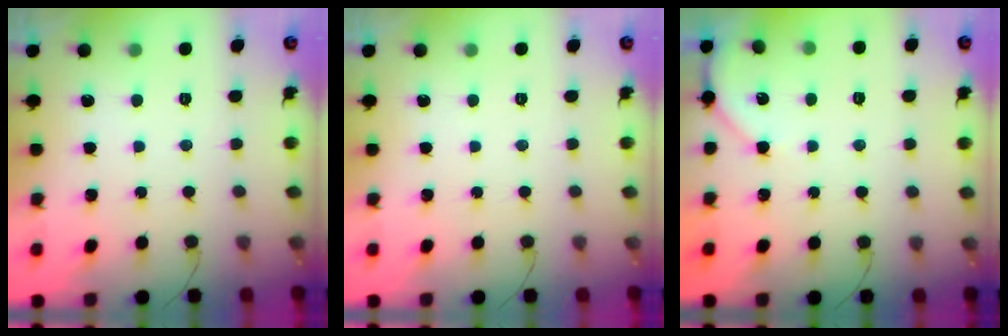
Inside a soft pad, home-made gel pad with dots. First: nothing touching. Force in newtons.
{"total": 0.0}
{"total": 4.0, "press": 3.9, "slide": 0.6}